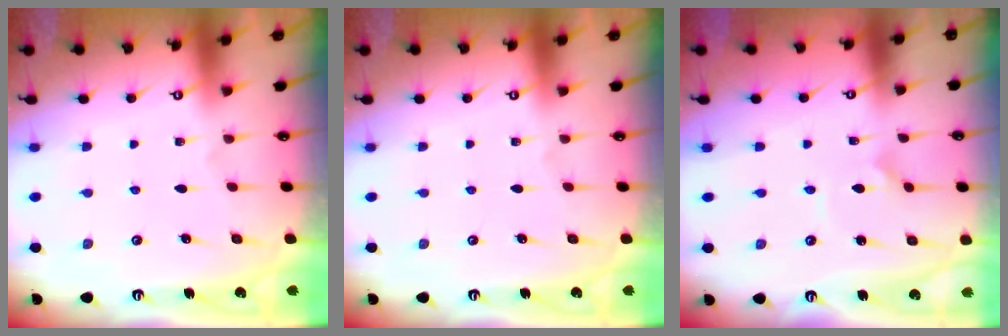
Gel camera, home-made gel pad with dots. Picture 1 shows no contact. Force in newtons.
{"total": 0.0}
{"total": 3.3, "press": 3.2, "slide": 0.3}